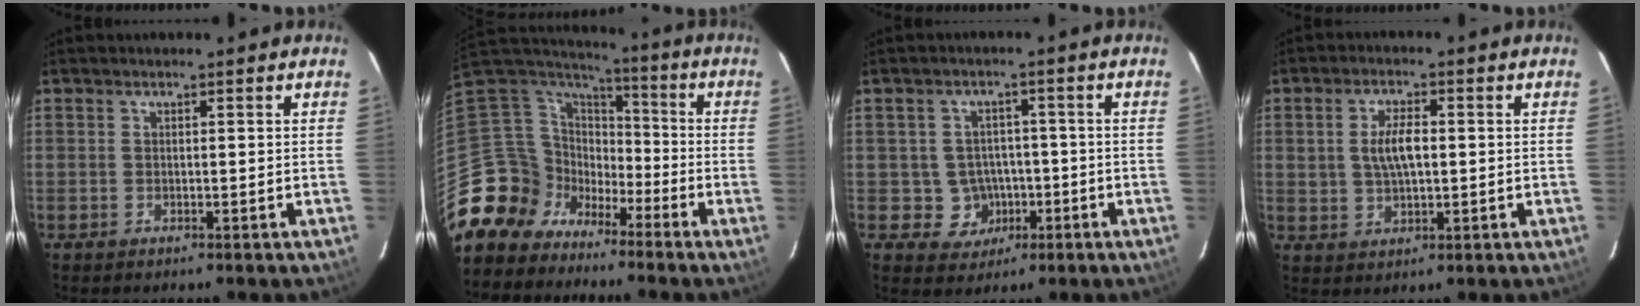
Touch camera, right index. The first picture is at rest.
{"total": 13.0, "force": [-8.5, 9.5, 2.5], "torque": [-0.082, 0.029, -0.168]}
{"total": 5.7, "force": [-1.5, 5.5, 0.6], "torque": [-0.028, 0.020, -0.006]}
{"total": 5.7, "force": [0.6, 2.7, 4.9], "torque": [-0.096, 0.006, 0.017]}